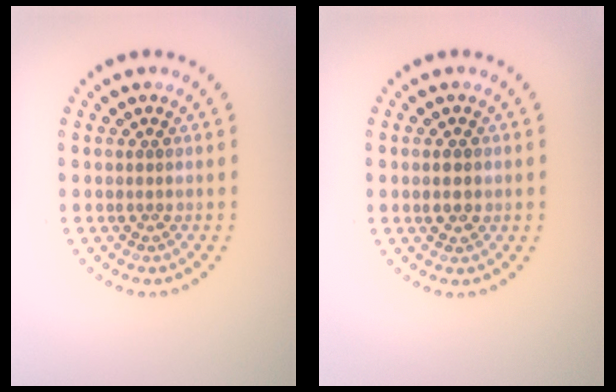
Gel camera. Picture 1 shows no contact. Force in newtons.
{"total": 2.2, "press": 2.2, "slide": 0.1}